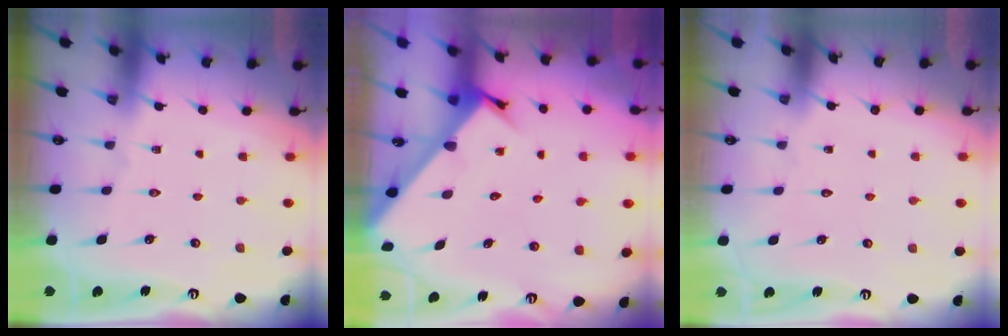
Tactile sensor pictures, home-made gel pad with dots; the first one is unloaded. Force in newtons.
{"total": 3.2, "press": 3.2, "slide": 0.2}
{"total": 1.5, "press": 1.5, "slide": 0.0}